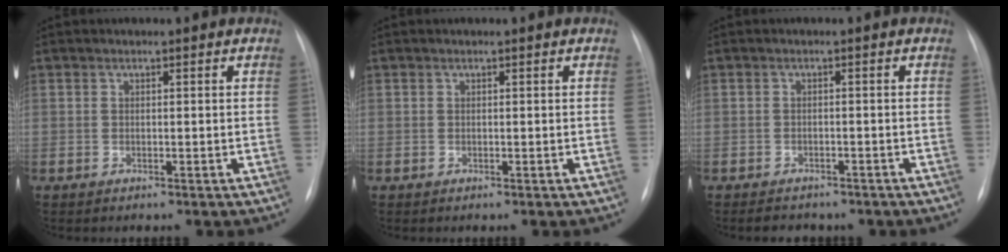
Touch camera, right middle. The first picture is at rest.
{"total": 0.0}
{"total": 4.8, "force": [-3.9, 2.3, 1.6], "torque": [-0.026, 0.000, -0.038]}